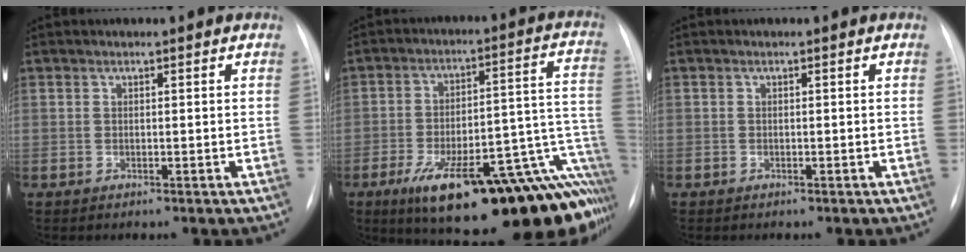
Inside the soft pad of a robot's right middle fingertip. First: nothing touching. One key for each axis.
{"total": 29.0, "fx": -17.3, "fy": 6.3, "fz": 22.3, "tx": -0.191, "ty": 0.013, "tz": -0.242}
{"total": 0.0}